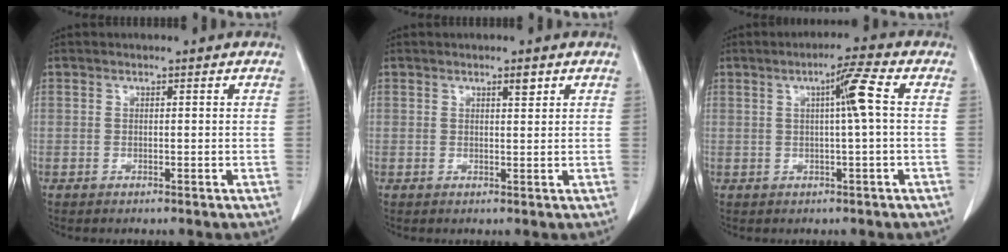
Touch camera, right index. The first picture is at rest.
{"total": 1.4, "force": [0.9, 0.2, 1.0], "torque": [-0.019, -0.004, 0.014]}
{"total": 4.8, "force": [0.7, -0.8, 4.7], "torque": [-0.079, 0.005, 0.011]}